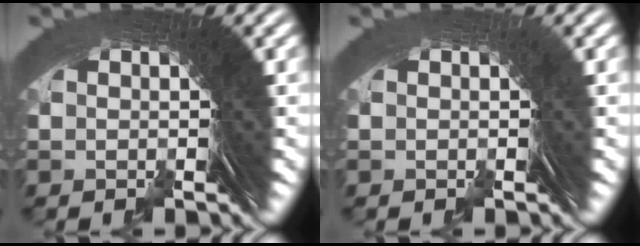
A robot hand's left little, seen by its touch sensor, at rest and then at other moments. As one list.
[{"total": 1.2, "force": [0.3, -0.5, -1.0], "torque": [0.019, 0.006, 0.004]}]